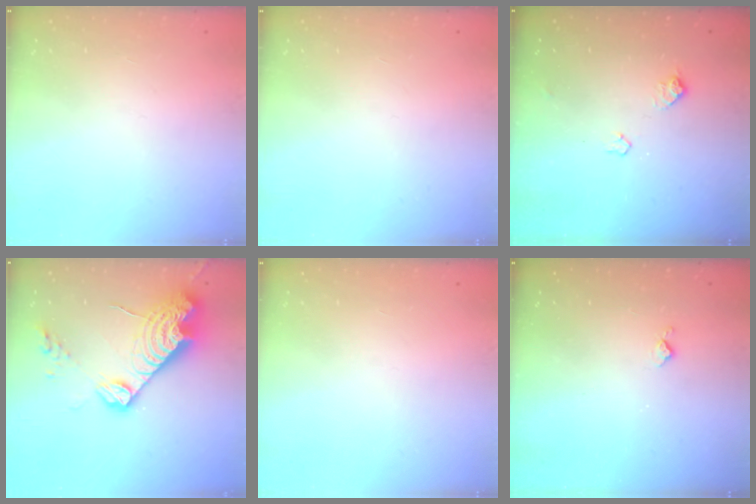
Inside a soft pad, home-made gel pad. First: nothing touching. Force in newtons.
{"total": 0.0}
{"total": 6.6, "press": 6.5, "slide": 0.9}
{"total": 17.5, "press": 17.4, "slide": 1.6}
{"total": 0.0}
{"total": 4.2, "press": 4.2, "slide": 0.4}